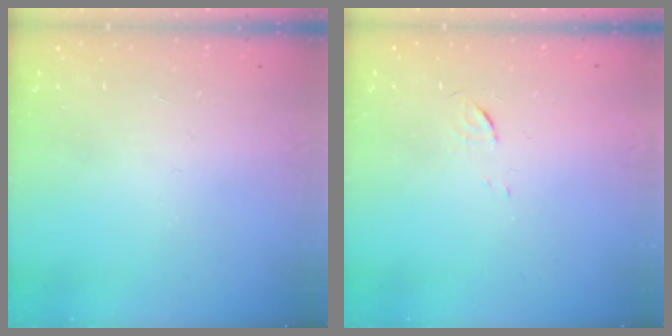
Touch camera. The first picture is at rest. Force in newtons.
{"total": 3.4, "press": 3.4, "slide": 0.3}